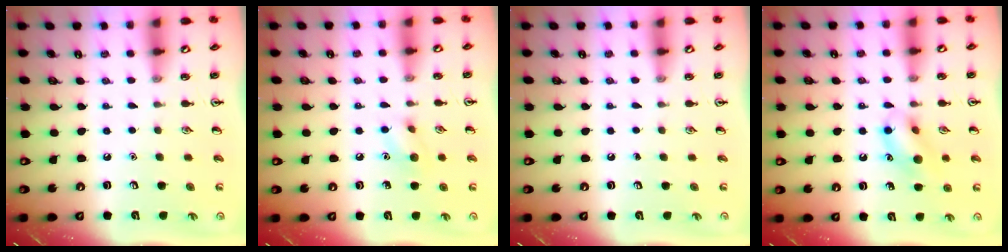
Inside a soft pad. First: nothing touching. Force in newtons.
{"total": 7.7, "press": 7.5, "slide": 1.8}
{"total": 0.0}
{"total": 11.8, "press": 11.7, "slide": 1.3}